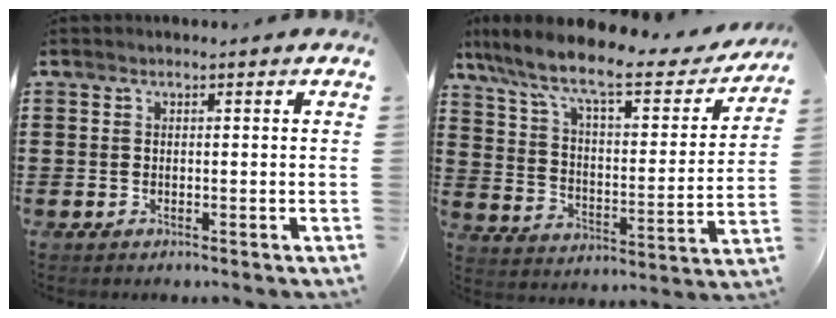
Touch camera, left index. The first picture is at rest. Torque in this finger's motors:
{"motor_torque": [2.14, 0.00, 0.57, 0.21]}